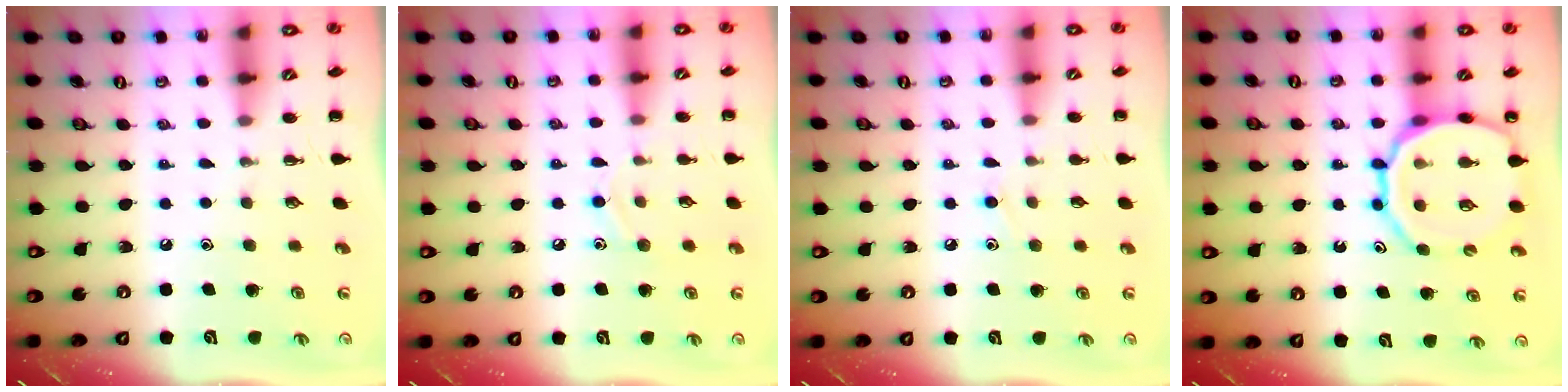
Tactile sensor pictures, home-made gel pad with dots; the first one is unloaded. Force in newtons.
{"total": 8.0, "press": 7.6, "slide": 2.3}
{"total": 7.1, "press": 6.7, "slide": 2.3}
{"total": 16.6, "press": 16.4, "slide": 3.0}